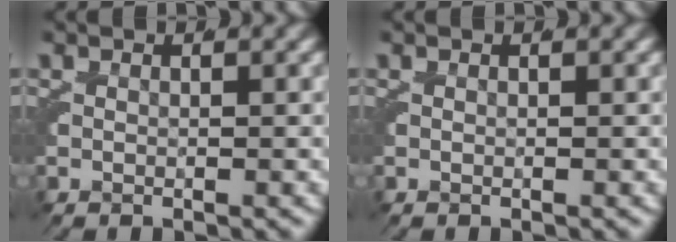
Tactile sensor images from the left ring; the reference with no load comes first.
{"total": 0.0}